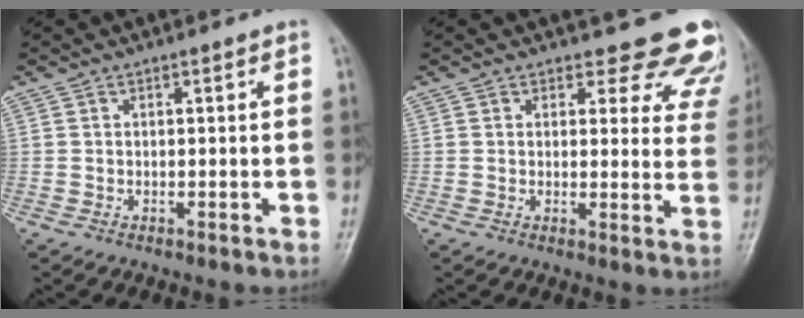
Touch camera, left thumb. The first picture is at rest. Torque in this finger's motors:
{"motor_torque": [0.26, 0.26, -0.09, -0.33, 0.04]}